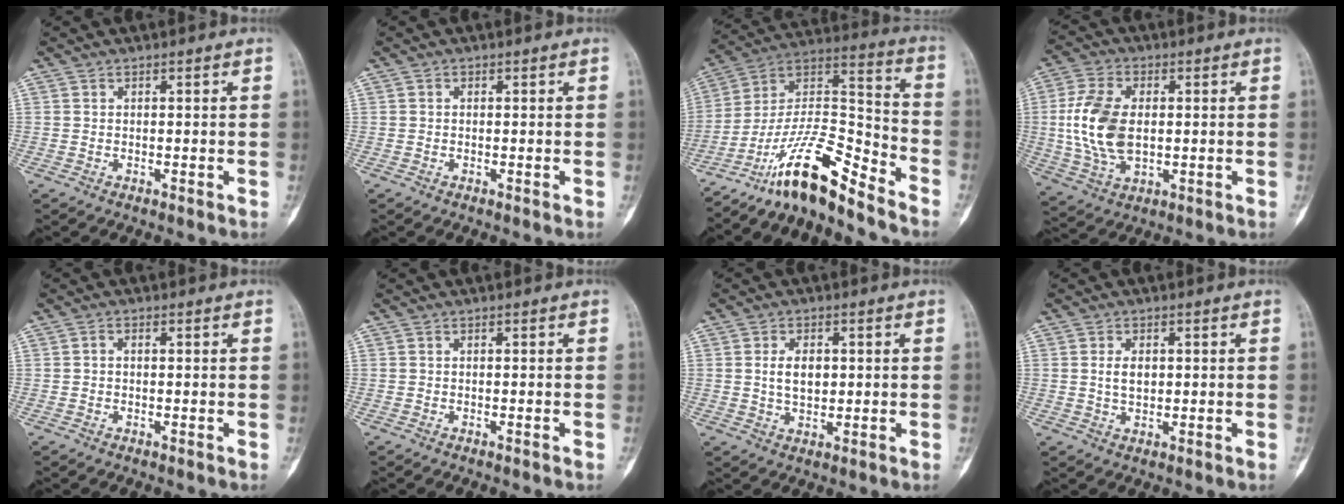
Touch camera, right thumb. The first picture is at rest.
{"total": 0.0}
{"total": 15.7, "force": [-12.7, 3.0, 8.8], "torque": [-0.157, 0.111, -0.232]}
{"total": 13.2, "force": [0.6, 7.9, 10.5], "torque": [-0.217, 0.000, 0.015]}
{"total": 0.8, "force": [0.0, 0.6, 0.6], "torque": [-0.006, 0.002, -0.004]}
{"total": 0.0}
{"total": 5.1, "force": [0.7, 3.2, 3.9], "torque": [-0.058, -0.003, 0.014]}
{"total": 3.4, "force": [0.5, 2.1, 2.6], "torque": [-0.038, -0.002, 0.011]}